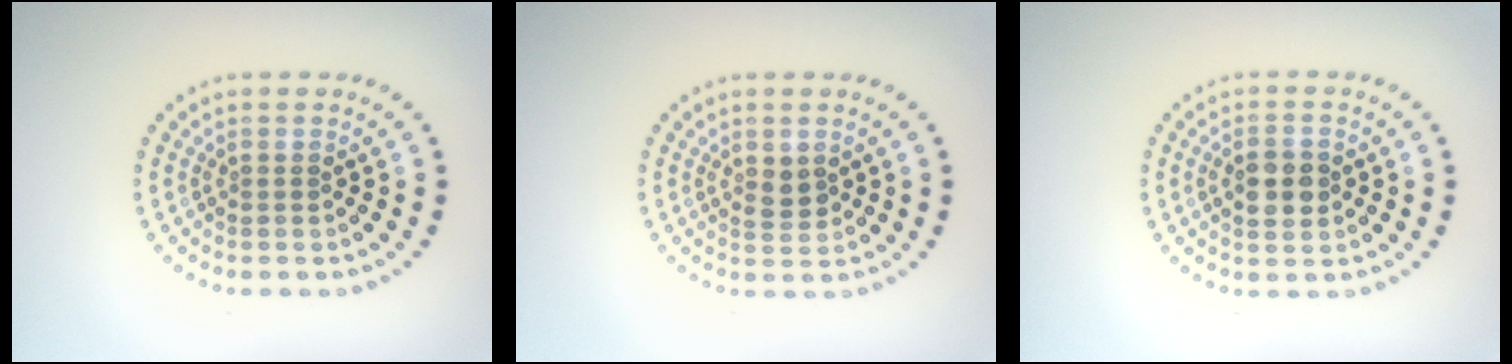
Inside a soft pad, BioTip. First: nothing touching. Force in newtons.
{"total": 1.7, "press": 1.6, "slide": 0.5}
{"total": 3.3, "press": 3.3, "slide": 0.2}